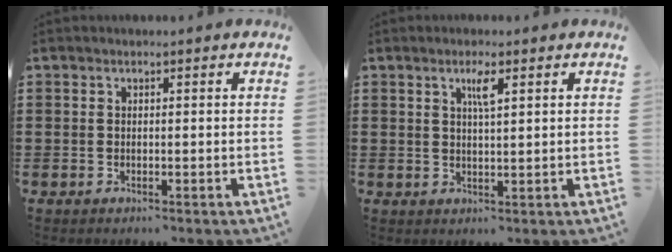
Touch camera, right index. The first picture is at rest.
{"total": 2.7, "force": [1.3, 0.3, 2.3], "torque": [-0.041, -0.002, 0.018]}